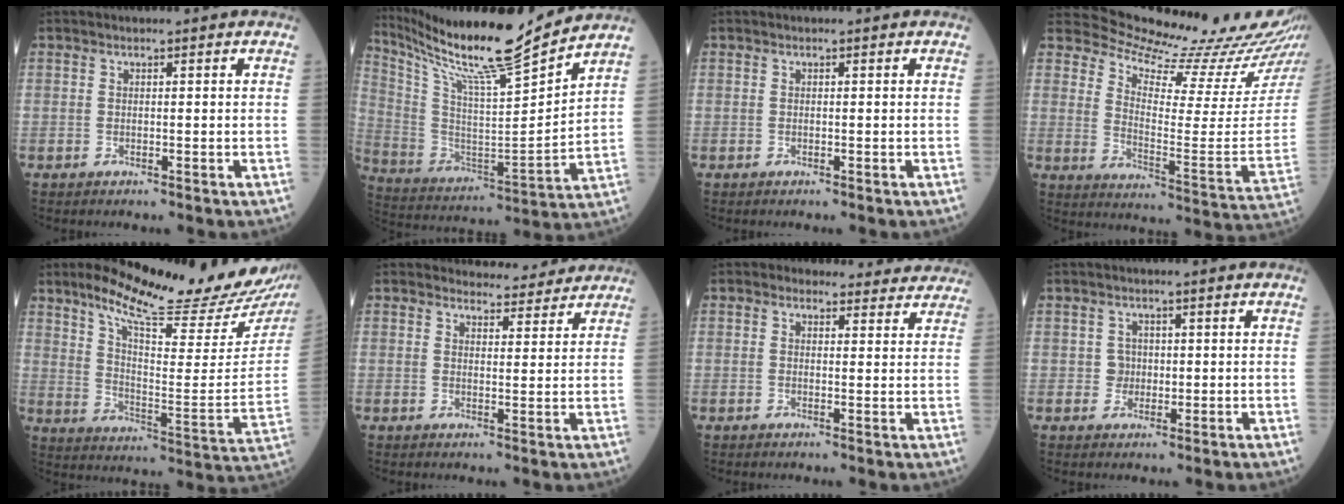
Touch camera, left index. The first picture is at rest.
{"total": 20.4, "force": [18.1, -0.9, 9.3], "torque": [-0.185, -0.034, 0.313]}
{"total": 0.0}
{"total": 19.5, "force": [19.0, -0.5, 4.6], "torque": [-0.086, -0.124, 0.244]}
{"total": 23.8, "force": [19.7, 2.5, 13.1], "torque": [-0.207, -0.053, 0.272]}
{"total": 4.9, "force": [4.8, 1.2, -0.1], "torque": [0.000, 0.001, 0.057]}
{"total": 7.4, "force": [6.8, 2.9, 0.3], "torque": [0.028, 0.011, 0.054]}
{"total": 2.1, "force": [0.1, 2.0, 0.4], "torque": [-0.005, 0.003, 0.001]}